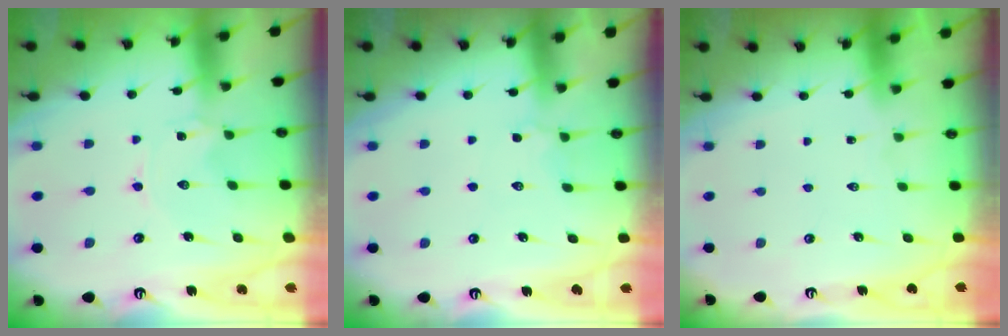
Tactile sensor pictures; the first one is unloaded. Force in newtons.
{"total": 4.2, "press": 4.2, "slide": 0.6}
{"total": 1.5, "press": 1.5, "slide": 0.1}